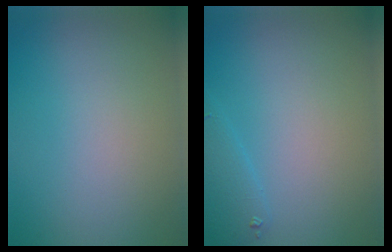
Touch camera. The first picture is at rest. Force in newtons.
{"total": 1.7, "press": 1.7, "slide": 0.2}